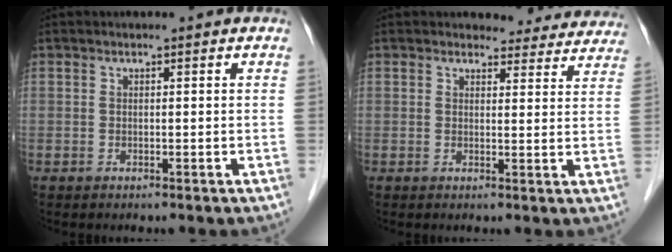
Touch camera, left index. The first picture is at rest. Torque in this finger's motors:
{"motor_torque": [0.57, -0.72, 0.01, 0.00]}